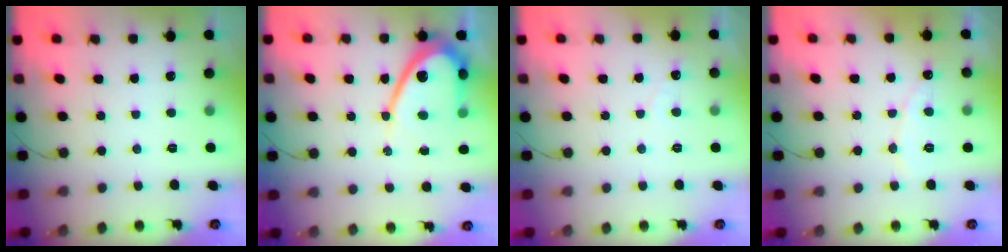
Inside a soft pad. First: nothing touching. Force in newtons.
{"total": 11.8, "press": 11.7, "slide": 1.1}
{"total": 2.2, "press": 2.2, "slide": 0.0}
{"total": 6.1, "press": 6.1, "slide": 0.5}